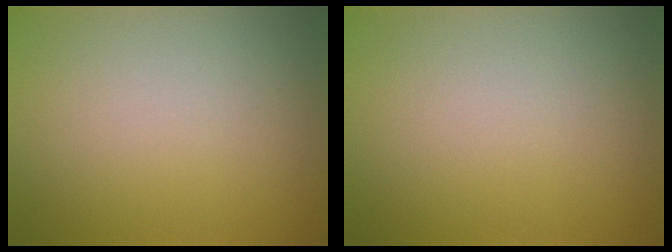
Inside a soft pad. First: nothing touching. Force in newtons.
{"total": 0.0}